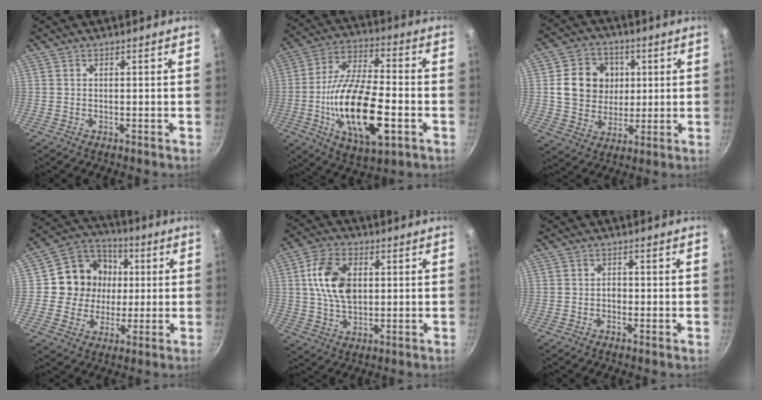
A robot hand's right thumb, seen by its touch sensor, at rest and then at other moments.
{"total": 21.3, "force": [-5.2, 9.0, 18.6], "torque": [-0.333, 0.021, -0.094]}
{"total": 12.8, "force": [2.2, 11.1, 5.9], "torque": [-0.069, 0.004, 0.038]}
{"total": 13.8, "force": [1.5, 12.7, 5.3], "torque": [-0.059, 0.018, 0.014]}
{"total": 11.8, "force": [1.9, 7.5, 8.9], "torque": [-0.147, 0.004, 0.030]}
{"total": 1.5, "force": [-0.4, 1.1, 1.0], "torque": [-0.015, 0.003, -0.010]}